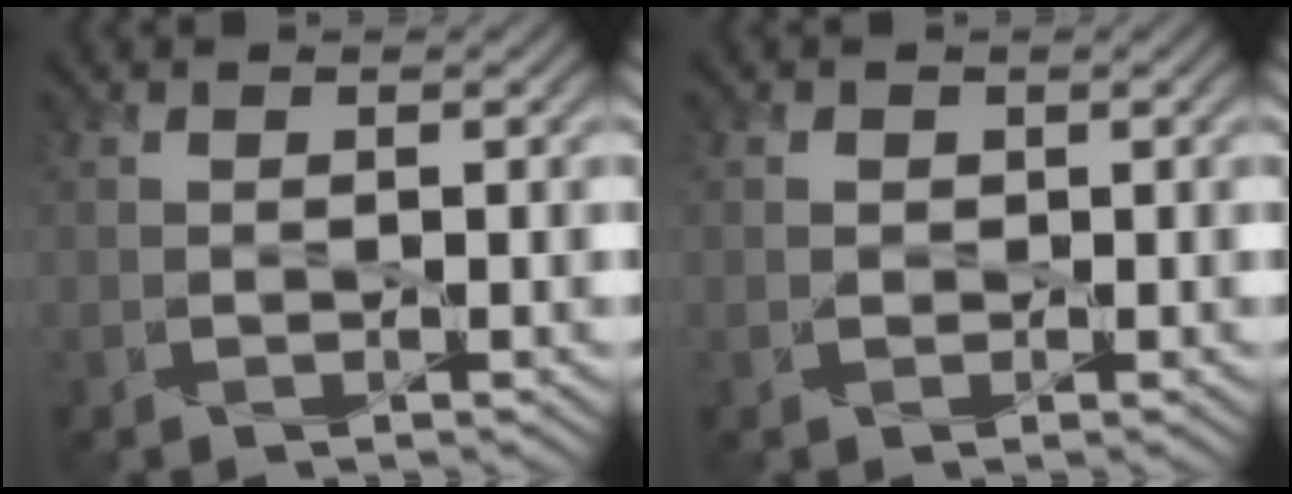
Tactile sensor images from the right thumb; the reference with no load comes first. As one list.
[{"total": 0.6, "force": [0.2, 0.5, -0.3], "torque": [0.004, -0.001, 0.004]}]